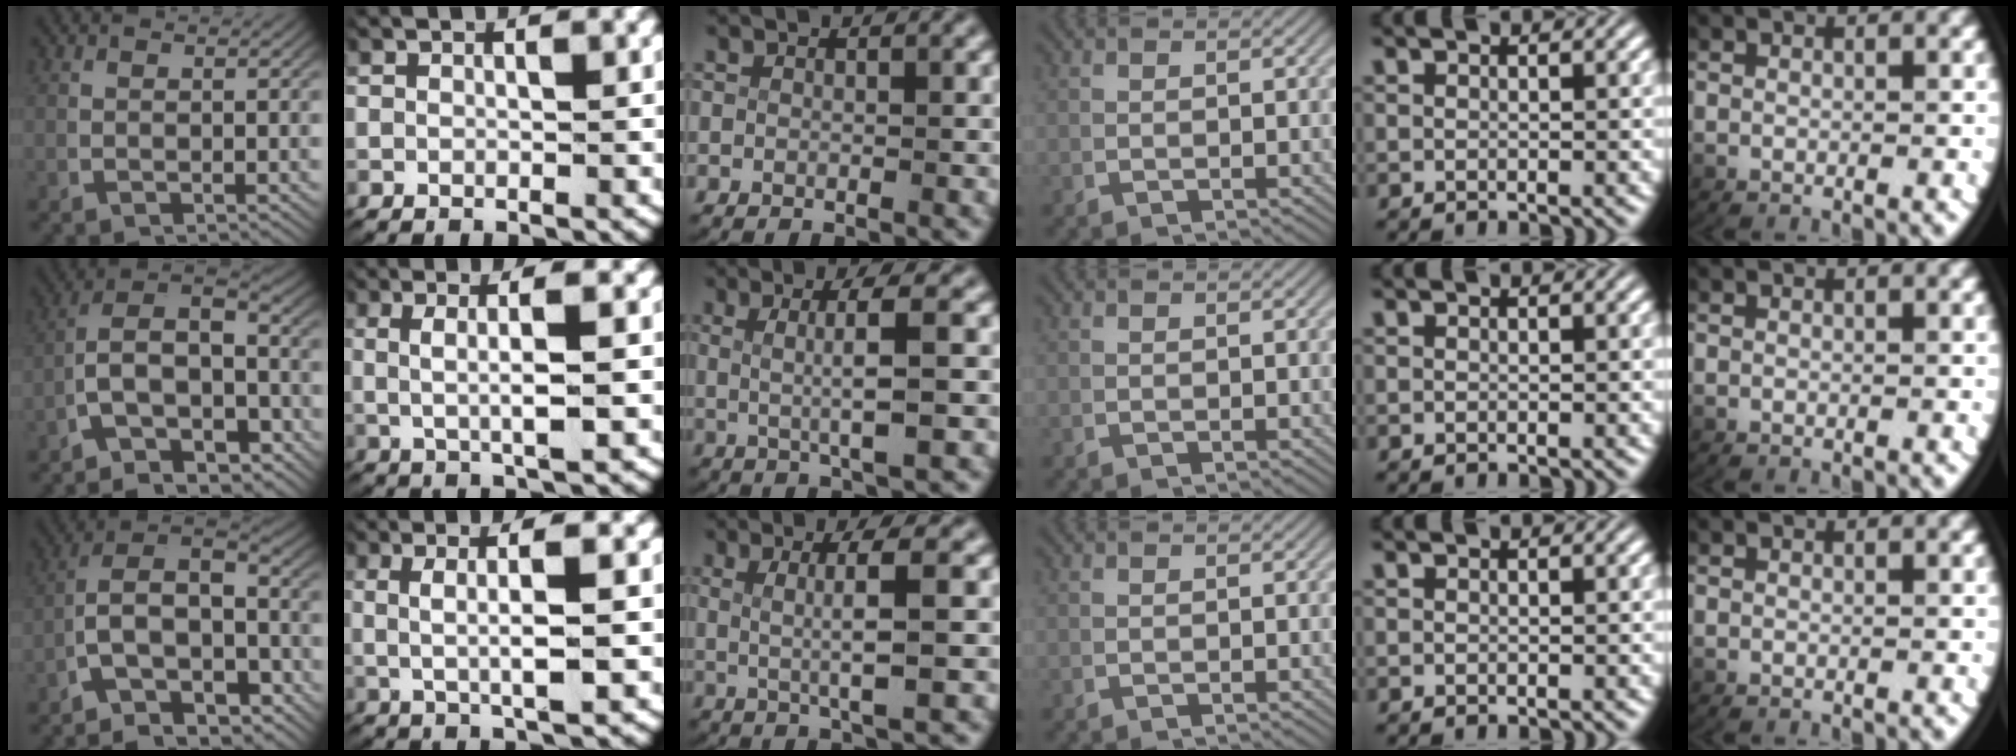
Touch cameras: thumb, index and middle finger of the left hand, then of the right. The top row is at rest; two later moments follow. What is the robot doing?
{"motion": "lift_and_place", "object": "towel"}